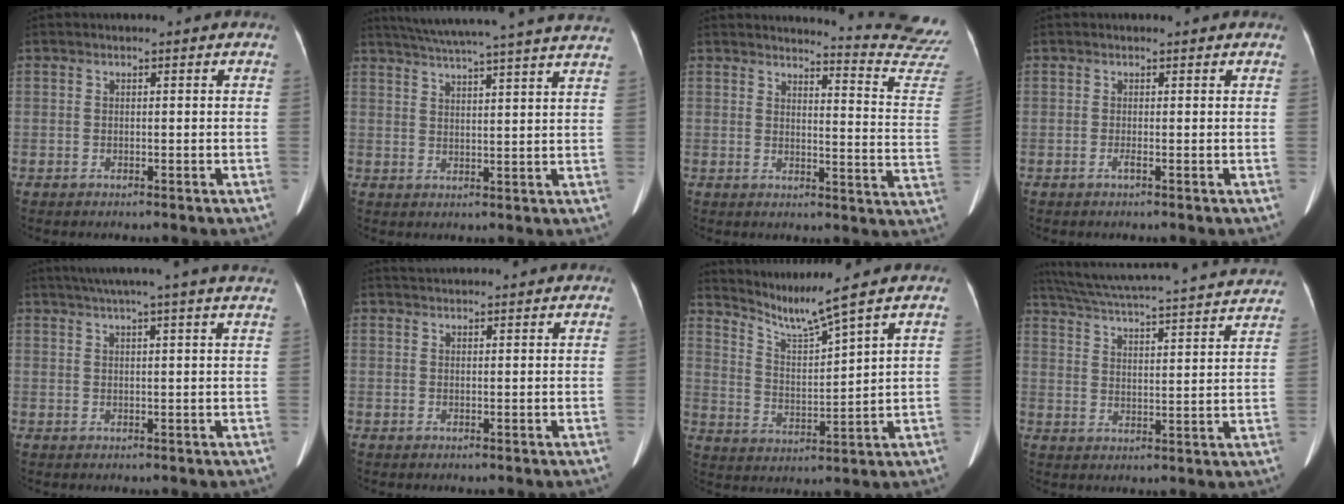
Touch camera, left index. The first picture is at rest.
{"total": 23.9, "force": [21.6, -0.3, 10.4], "torque": [-0.172, -0.007, 0.278]}
{"total": 15.8, "force": [15.6, -2.0, 1.0], "torque": [-0.006, -0.167, 0.147]}
{"total": 0.5, "force": [-0.1, -0.1, 0.5], "torque": [-0.016, 0.002, -0.001]}
{"total": 15.5, "force": [13.1, -1.1, 8.2], "torque": [-0.133, 0.015, 0.164]}
{"total": 6.6, "force": [6.4, 0.6, 1.7], "torque": [-0.026, 0.030, 0.080]}
{"total": 7.4, "force": [6.6, -2.4, 2.5], "torque": [-0.058, -0.023, 0.134]}
{"total": 26.6, "force": [24.5, 1.9, 10.0], "torque": [-0.174, -0.035, 0.317]}